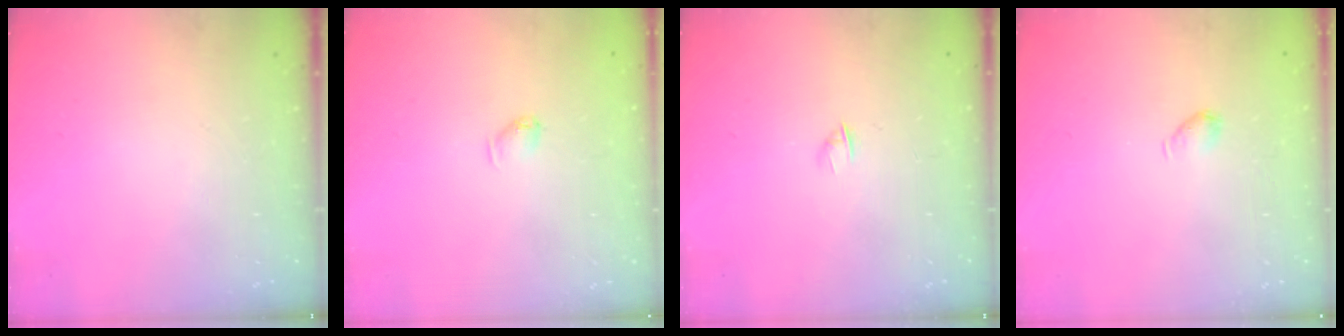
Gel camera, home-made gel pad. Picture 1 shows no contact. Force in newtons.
{"total": 4.1, "press": 4.0, "slide": 0.8}
{"total": 1.9, "press": 1.8, "slide": 0.5}
{"total": 3.1, "press": 3.1, "slide": 0.5}